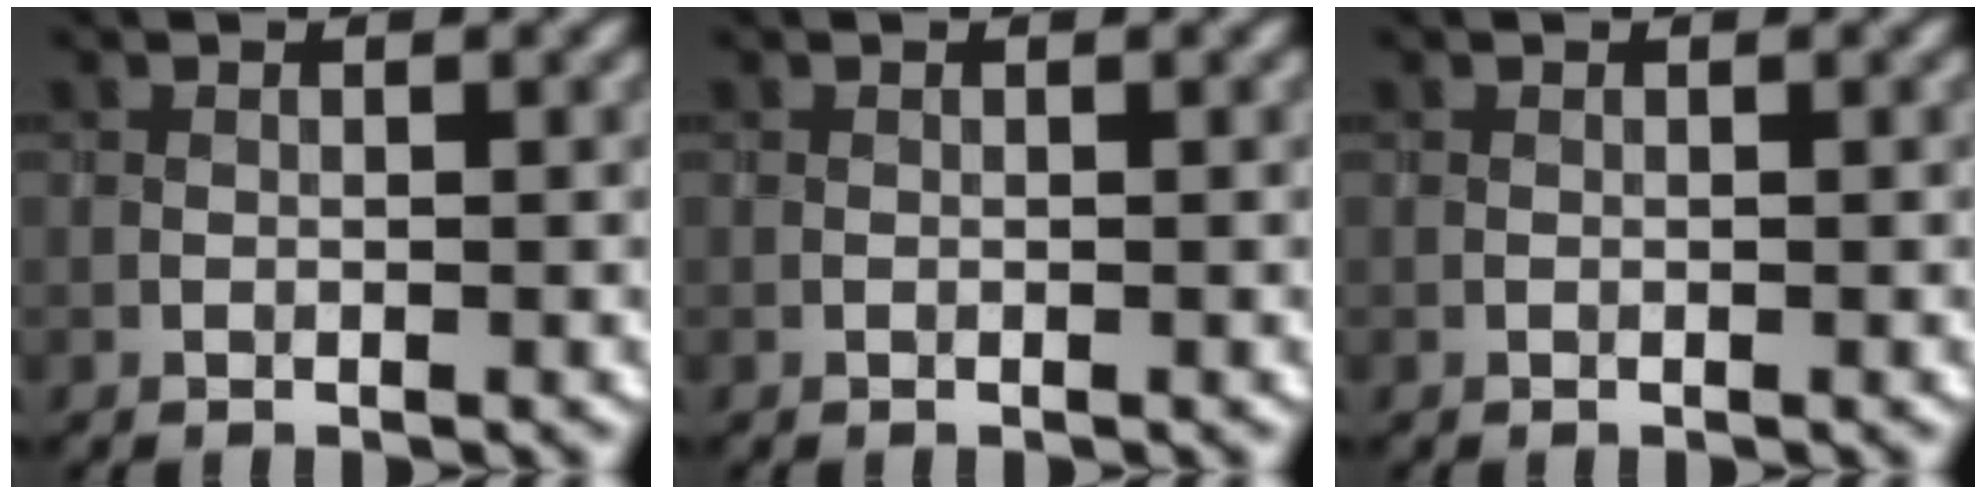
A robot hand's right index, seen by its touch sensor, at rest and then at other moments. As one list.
[{"total": 0.0}, {"total": 0.0}]